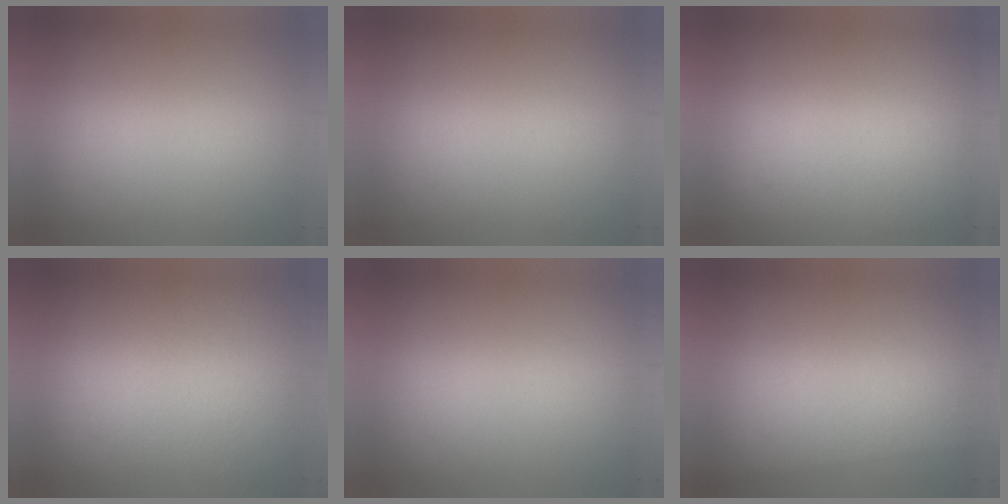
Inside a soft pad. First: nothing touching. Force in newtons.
{"total": 0.0}
{"total": 1.4}
{"total": 4.1}
{"total": 0.0}
{"total": 2.0}